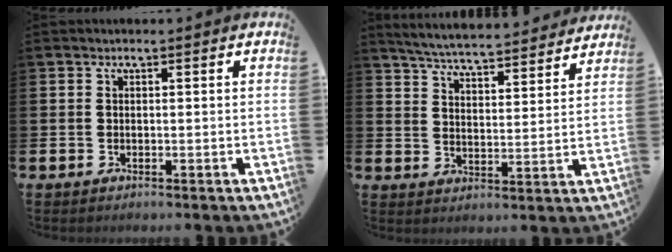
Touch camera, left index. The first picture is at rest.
{"total": 5.7, "force": [5.6, 0.3, 0.8], "torque": [-0.045, -0.044, 0.097]}